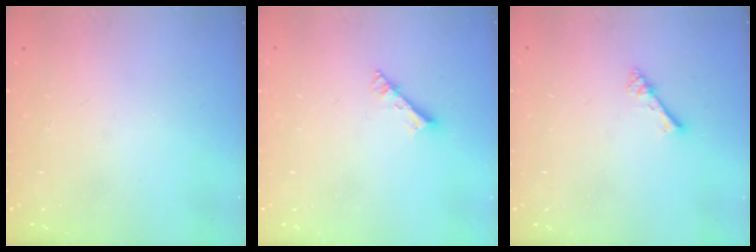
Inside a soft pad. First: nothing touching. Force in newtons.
{"total": 3.0, "press": 3.0, "slide": 0.4}
{"total": 2.7, "press": 2.7, "slide": 0.2}